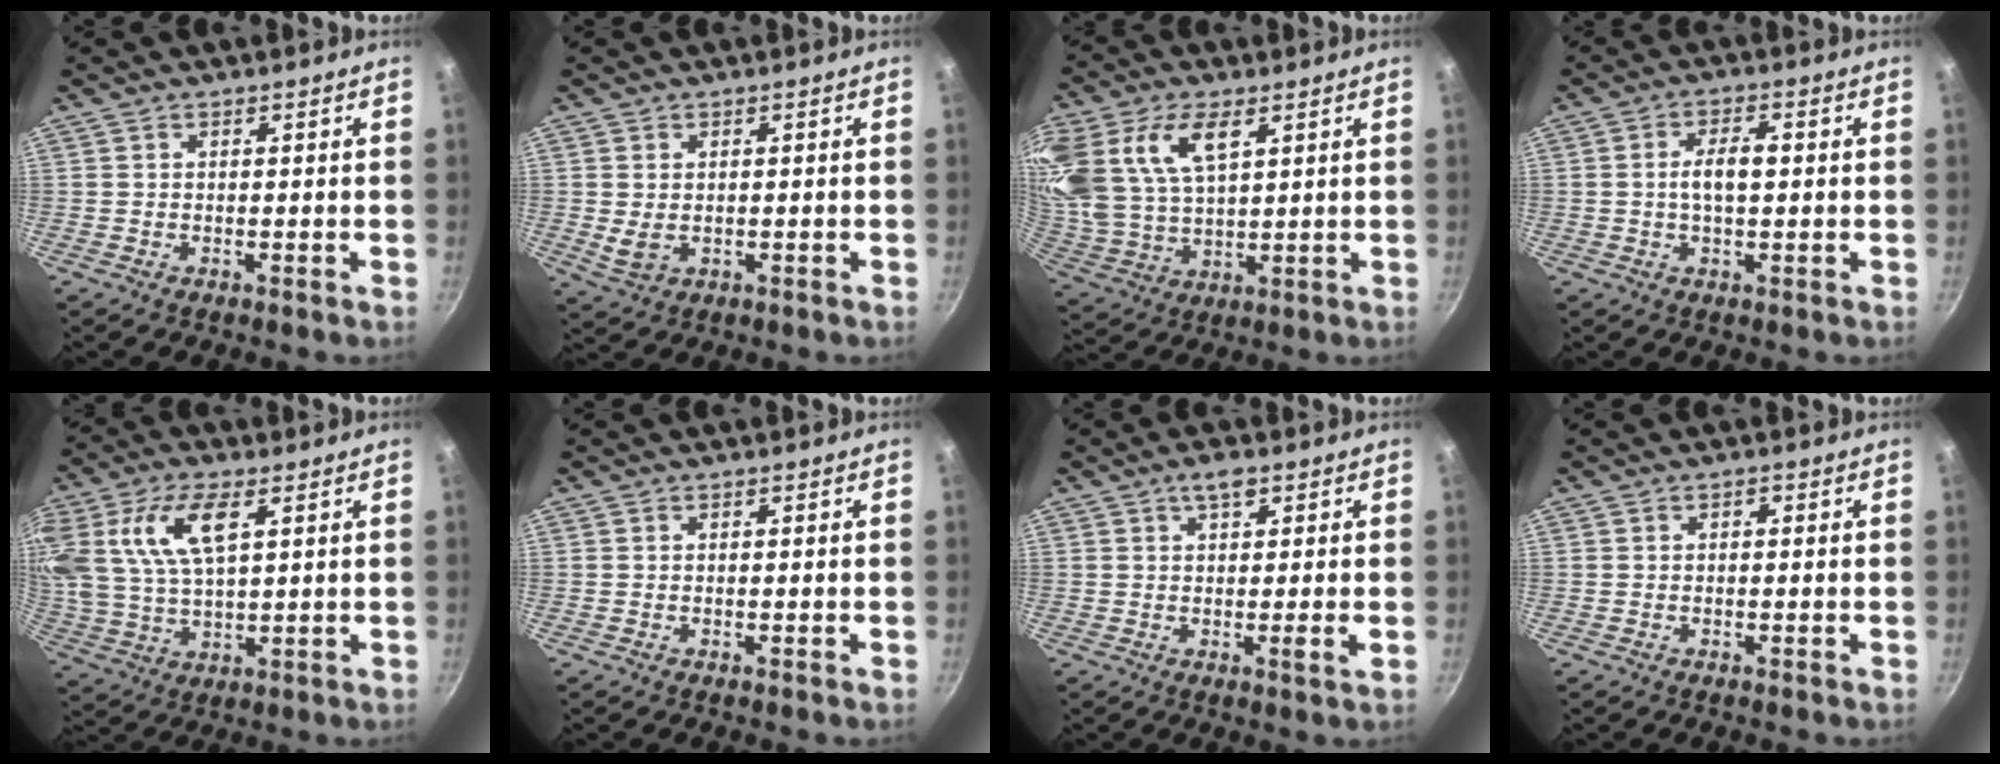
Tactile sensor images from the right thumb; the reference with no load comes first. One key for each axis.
{"total": 3.5, "fx": 0.0, "fy": 2.5, "fz": 2.4, "tx": -0.043, "ty": -0.007, "tz": 0.008}
{"total": 18.9, "fx": 8.0, "fy": 10.5, "fz": 13.5, "tx": -0.287, "ty": -0.002, "tz": 0.166}
{"total": 5.3, "fx": 0.2, "fy": 2.5, "fz": 4.7, "tx": -0.081, "ty": 0.014, "tz": 0.000}
{"total": 15.6, "fx": 5.4, "fy": 7.7, "fz": 12.4, "tx": -0.250, "ty": 0.001, "tz": 0.109}
{"total": 0.0}
{"total": 4.4, "fx": 1.3, "fy": 1.2, "fz": 4.0, "tx": -0.058, "ty": -0.005, "tz": 0.015}
{"total": 0.7, "fx": 0.1, "fy": 0.4, "fz": 0.5, "tx": -0.010, "ty": 0.008, "tz": 0.001}